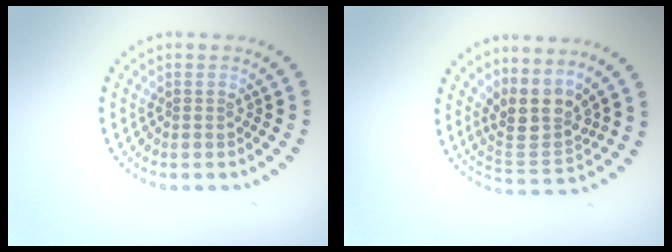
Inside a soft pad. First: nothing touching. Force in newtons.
{"total": 3.8, "press": 2.9, "slide": 2.4}